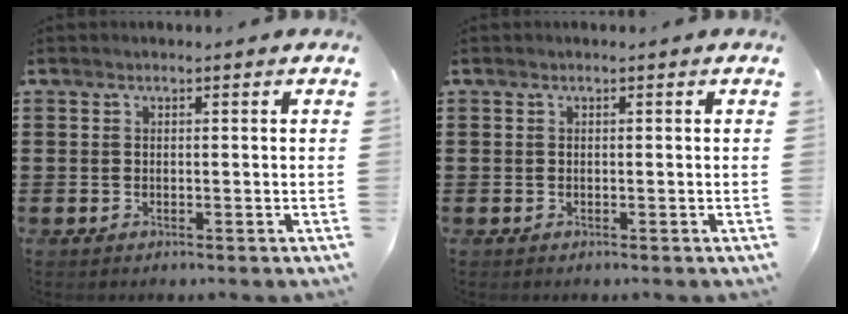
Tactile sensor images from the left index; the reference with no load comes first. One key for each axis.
{"total": 0.0}